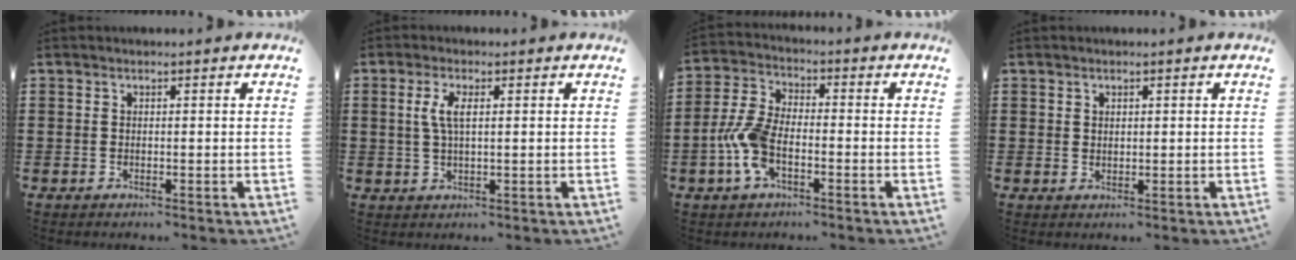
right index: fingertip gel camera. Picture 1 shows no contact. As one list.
[{"total": 3.5, "force": [0.8, 1.1, 3.2], "torque": [-0.066, 0.008, 0.011]}, {"total": 7.7, "force": [-2.6, 3.9, 6.1], "torque": [-0.160, -0.006, -0.057]}, {"total": 1.1, "force": [0.7, 0.8, 0.3], "torque": [-0.007, 0.004, 0.014]}]